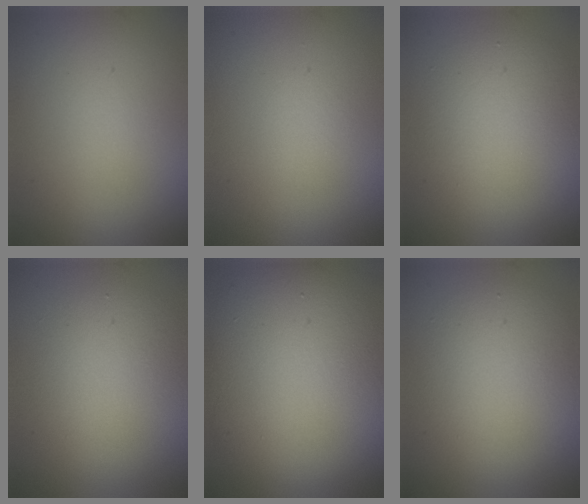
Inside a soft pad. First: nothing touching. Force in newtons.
{"total": 0.6, "press": 0.6, "slide": 0.1}
{"total": 5.1, "press": 5.1, "slide": 0.5}
{"total": 4.5, "press": 4.5, "slide": 0.1}
{"total": 14.6, "press": 14.6, "slide": 0.7}
{"total": 5.1, "press": 5.1, "slide": 0.3}